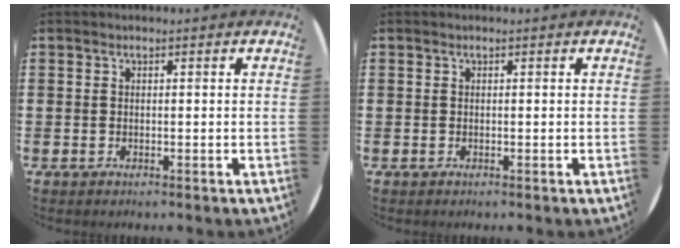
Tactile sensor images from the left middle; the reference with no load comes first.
{"total": 0.0}